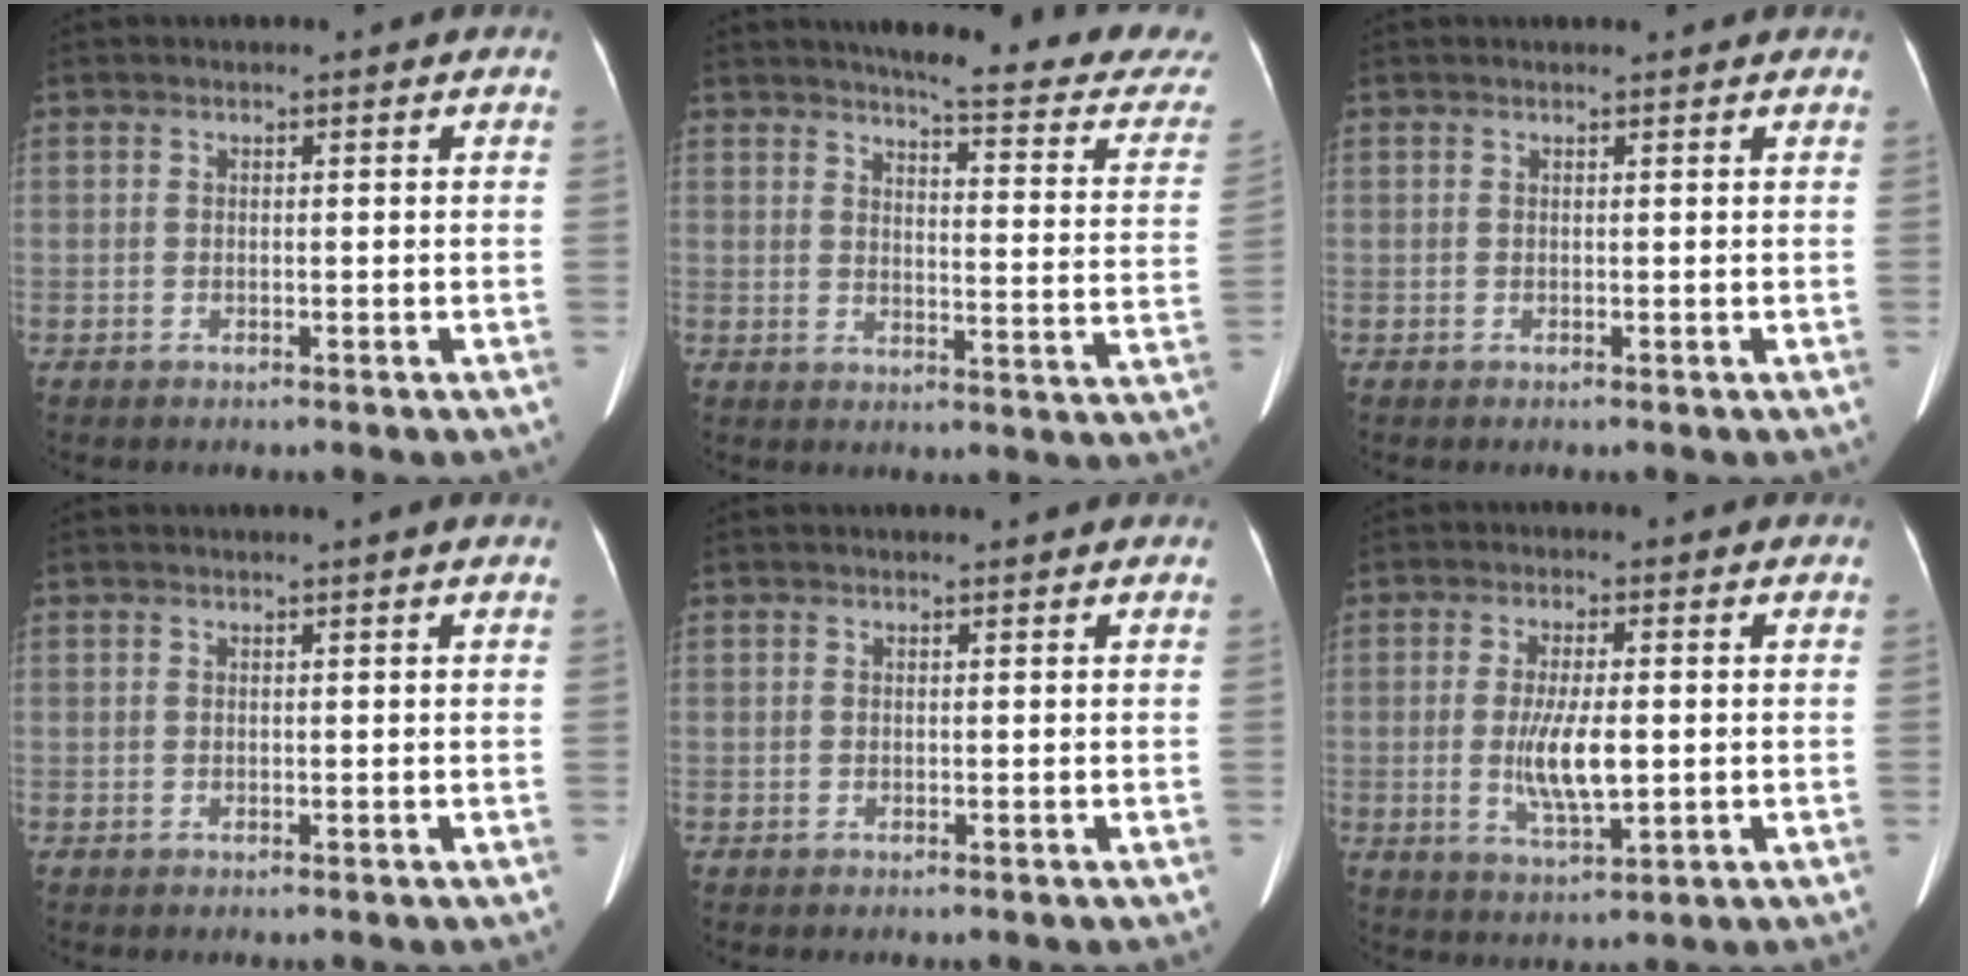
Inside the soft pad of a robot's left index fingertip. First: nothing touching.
{"total": 19.8, "force": [18.5, 0.9, 7.0], "torque": [-0.083, -0.093, 0.203]}
{"total": 1.7, "force": [1.7, 0.0, 0.4], "torque": [-0.009, 0.011, 0.021]}
{"total": 0.9, "force": [0.7, -0.3, 0.5], "torque": [-0.011, 0.000, 0.019]}
{"total": 1.8, "force": [1.7, -0.1, 0.5], "torque": [-0.008, 0.014, 0.023]}
{"total": 7.0, "force": [-0.5, 1.8, 6.8], "torque": [-0.133, -0.011, -0.006]}